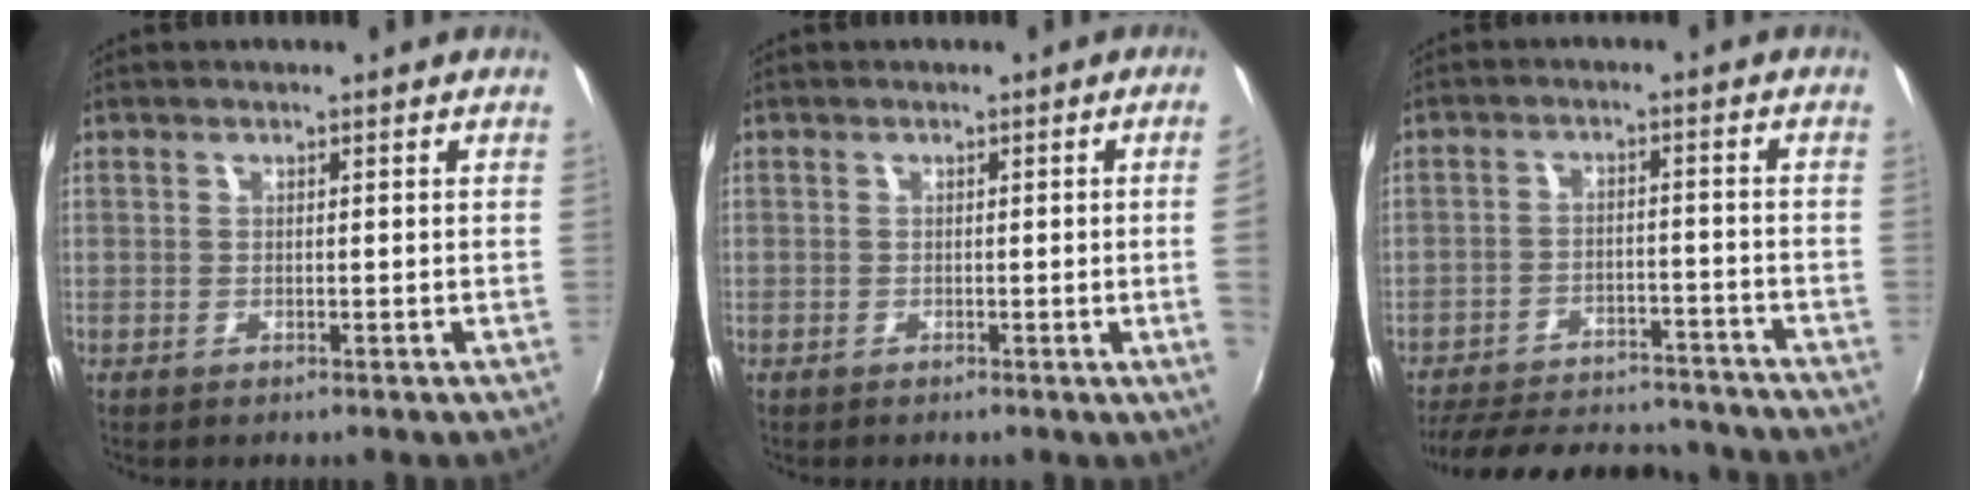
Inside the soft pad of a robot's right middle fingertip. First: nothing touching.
{"total": 3.2, "force": [0.0, -1.8, 2.7], "torque": [-0.042, -0.012, 0.005]}
{"total": 21.2, "force": [-18.3, 7.2, 7.9], "torque": [-0.174, 0.014, -0.240]}